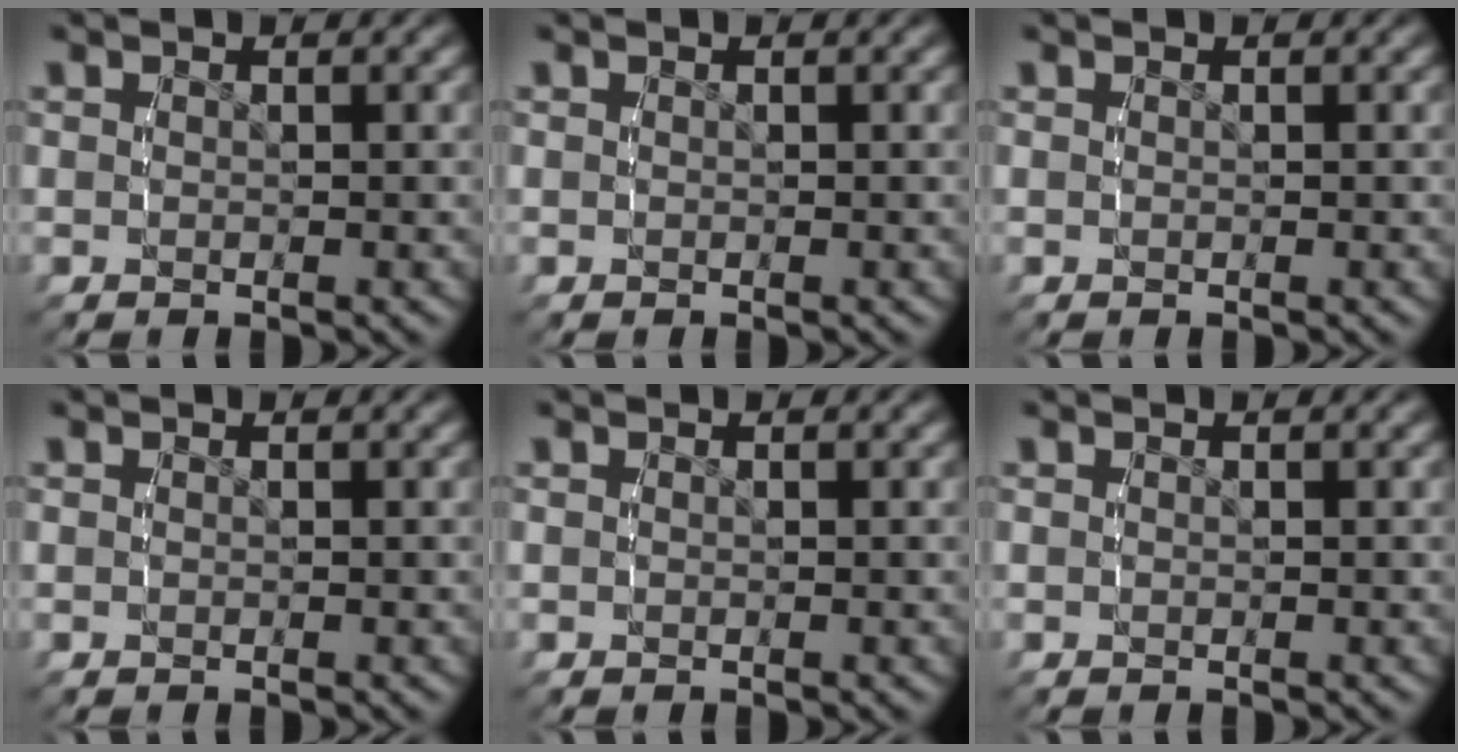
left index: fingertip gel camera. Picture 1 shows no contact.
{"total": 0.0}
{"total": 0.0}
{"total": 0.0}
{"total": 0.0}
{"total": 0.0}